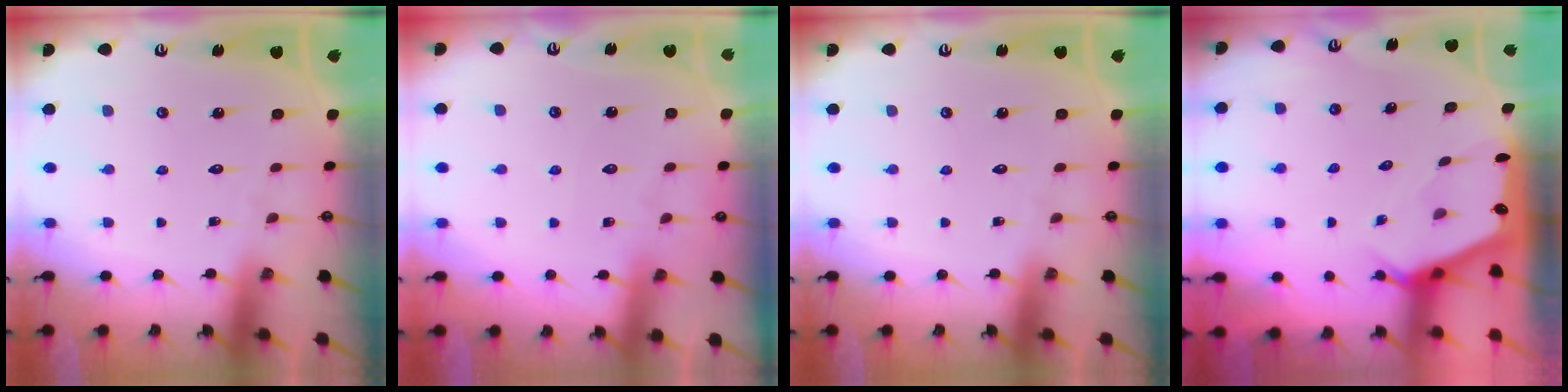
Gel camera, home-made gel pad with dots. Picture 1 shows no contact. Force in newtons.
{"total": 2.6, "press": 2.6, "slide": 0.3}
{"total": 0.0}
{"total": 2.4, "press": 2.4, "slide": 0.2}